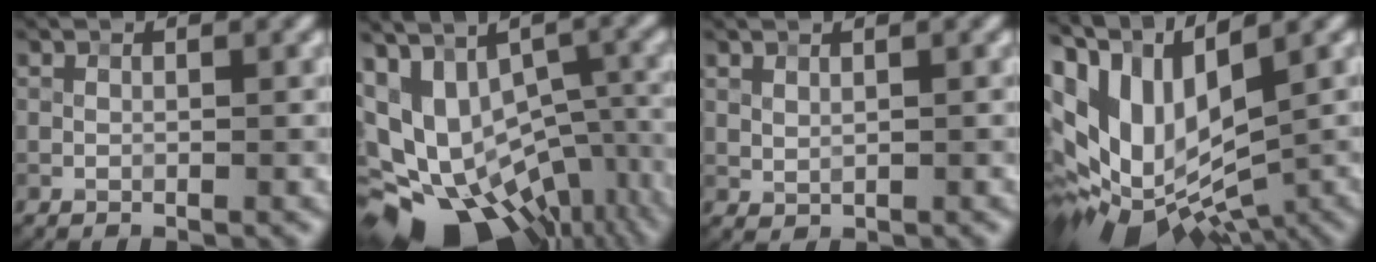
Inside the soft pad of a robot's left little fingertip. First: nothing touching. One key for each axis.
{"total": 16.9, "fx": -6.1, "fy": 11.3, "fz": 10.9, "tx": -0.183, "ty": -0.004, "tz": -0.037}
{"total": 0.9, "fx": 0.7, "fy": 0.4, "fz": 0.5, "tx": -0.013, "ty": -0.002, "tz": 0.020}
{"total": 13.6, "fx": 1.4, "fy": 7.7, "fz": 11.2, "tx": -0.236, "ty": 0.002, "tz": 0.041}